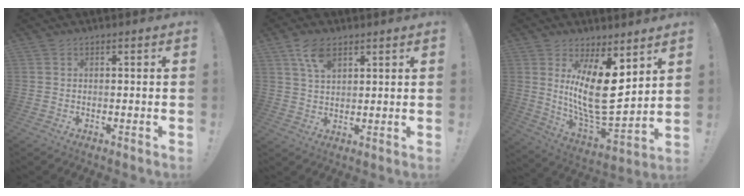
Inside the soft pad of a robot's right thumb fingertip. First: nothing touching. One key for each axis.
{"total": 7.0, "fx": 4.0, "fy": 3.3, "fz": 4.6, "tx": -0.081, "ty": -0.014, "tz": 0.073}
{"total": 16.7, "fx": 5.3, "fy": 5.9, "fz": 14.7, "tx": -0.274, "ty": -0.058, "tz": 0.092}